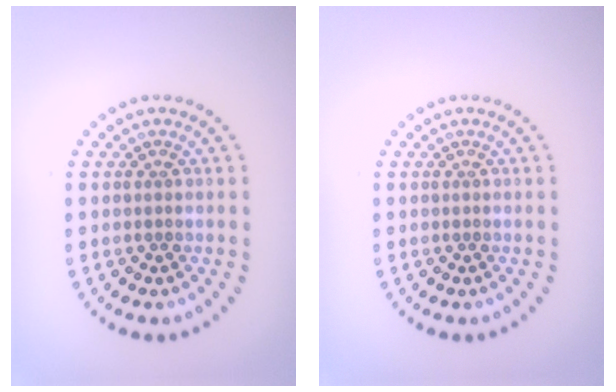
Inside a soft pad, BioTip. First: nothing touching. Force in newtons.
{"total": 0.0}